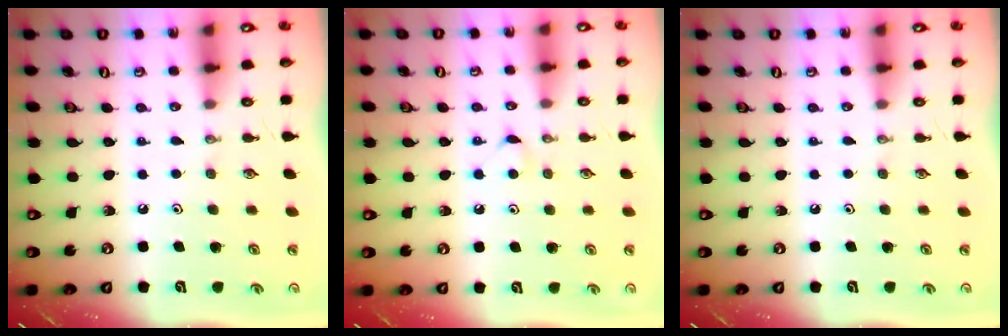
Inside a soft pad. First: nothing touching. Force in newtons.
{"total": 3.7, "press": 3.6, "slide": 0.6}
{"total": 0.0}